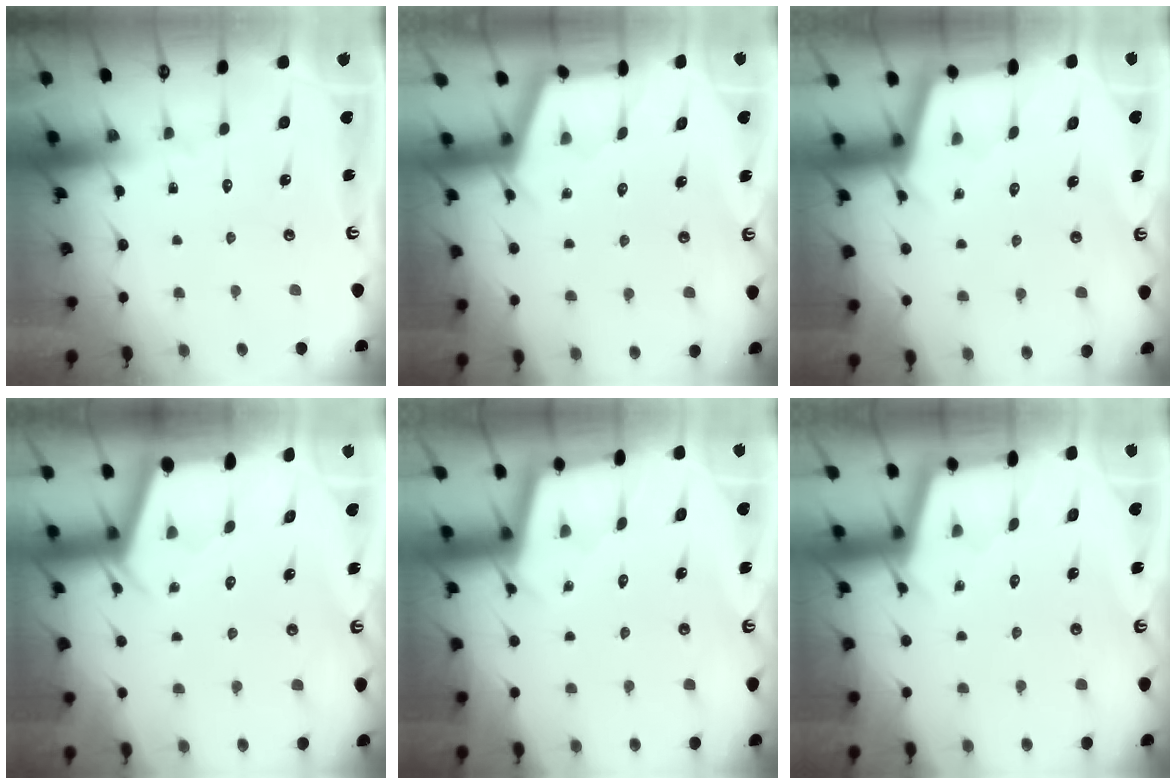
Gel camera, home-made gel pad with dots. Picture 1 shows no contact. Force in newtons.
{"total": 2.9, "press": 2.9, "slide": 0.4}
{"total": 2.8, "press": 2.7, "slide": 0.3}
{"total": 2.4, "press": 2.4, "slide": 0.3}
{"total": 2.1, "press": 2.1, "slide": 0.2}
{"total": 2.5, "press": 2.5, "slide": 0.1}